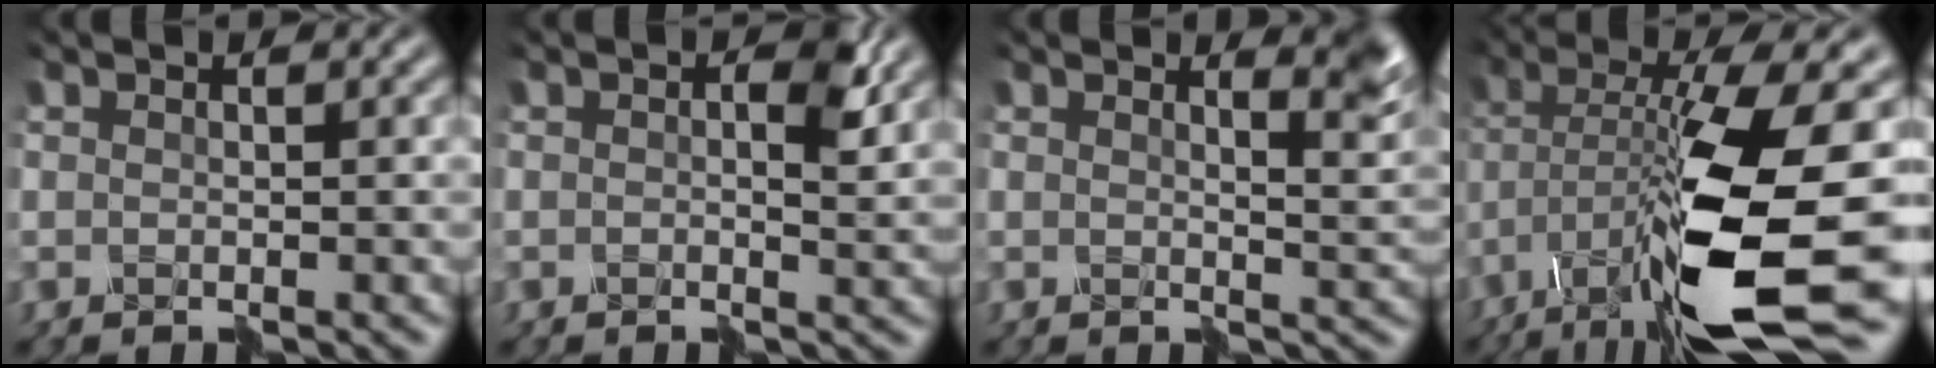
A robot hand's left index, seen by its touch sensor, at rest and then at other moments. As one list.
[{"total": 2.8, "force": [0.9, 1.0, 2.4], "torque": [-0.038, 0.007, 0.009]}, {"total": 4.4, "force": [2.7, 1.5, 3.1], "torque": [-0.023, 0.010, 0.030]}, {"total": 14.5, "force": [-6.5, 3.7, 12.5], "torque": [-0.257, -0.004, -0.107]}]